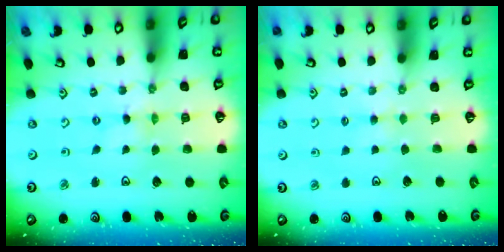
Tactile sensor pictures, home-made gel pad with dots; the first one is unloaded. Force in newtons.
{"total": 2.3, "press": 2.3, "slide": 0.4}